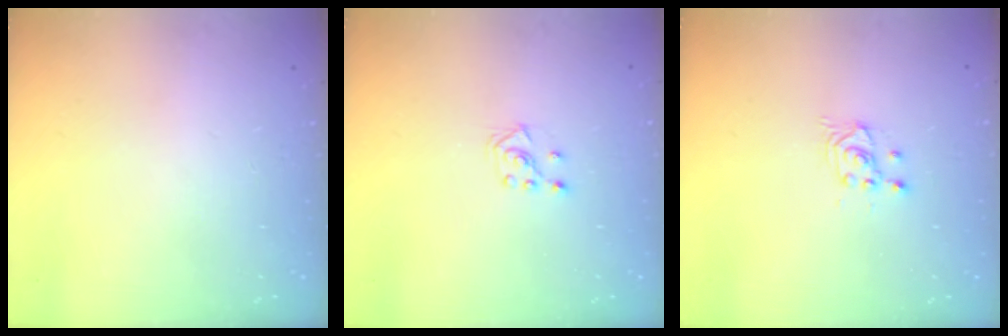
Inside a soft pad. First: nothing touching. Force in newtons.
{"total": 3.5, "press": 3.4, "slide": 0.9}
{"total": 2.6, "press": 2.5, "slide": 0.3}